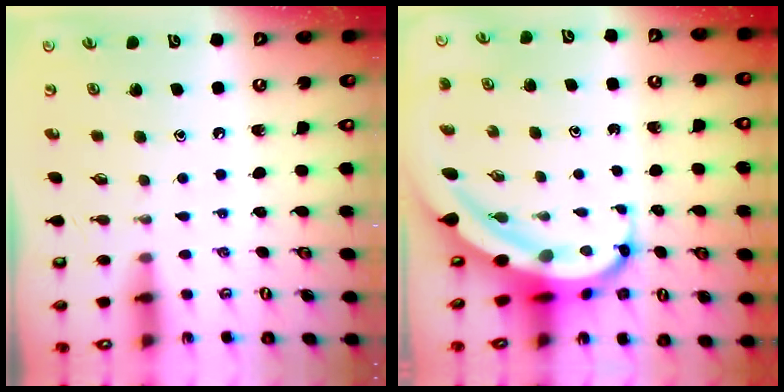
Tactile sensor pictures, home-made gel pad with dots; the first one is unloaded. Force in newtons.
{"total": 10.0, "press": 9.8, "slide": 2.1}